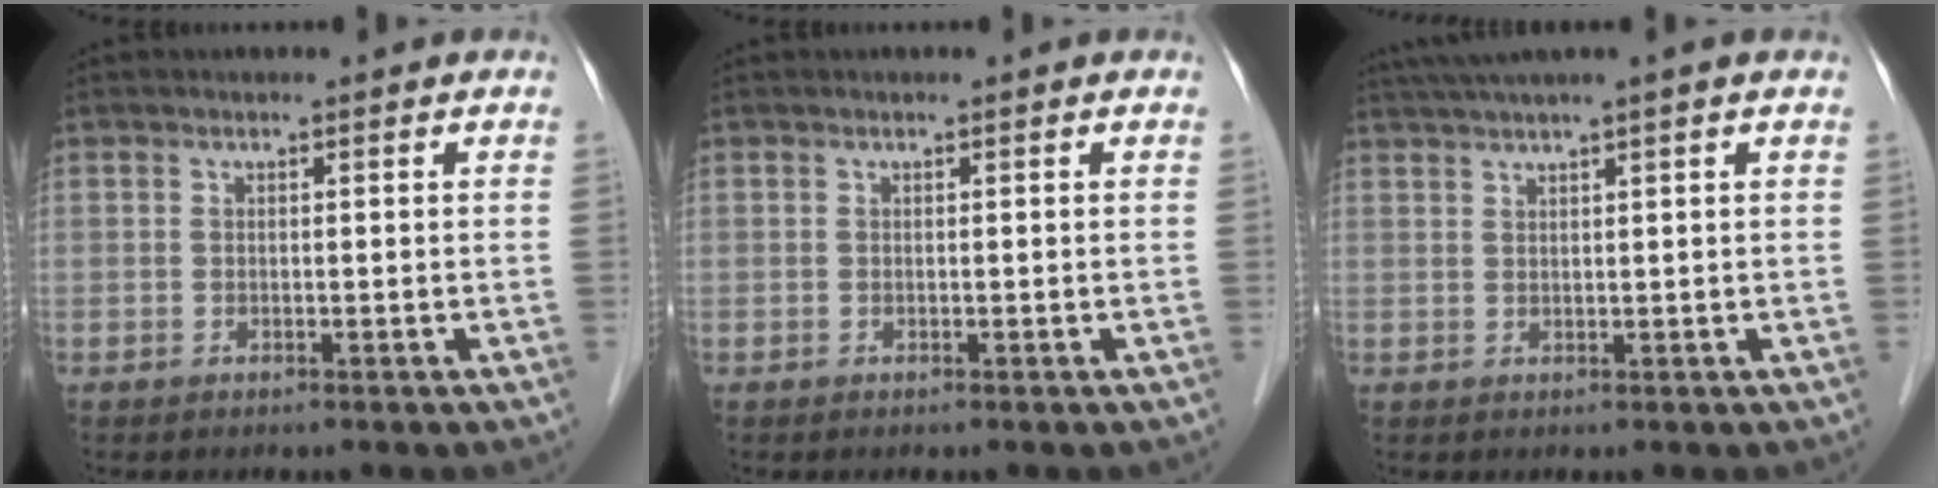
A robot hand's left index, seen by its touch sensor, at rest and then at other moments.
{"total": 0.0}
{"total": 5.3, "force": [4.0, -1.3, 3.3], "torque": [-0.055, 0.028, 0.071]}